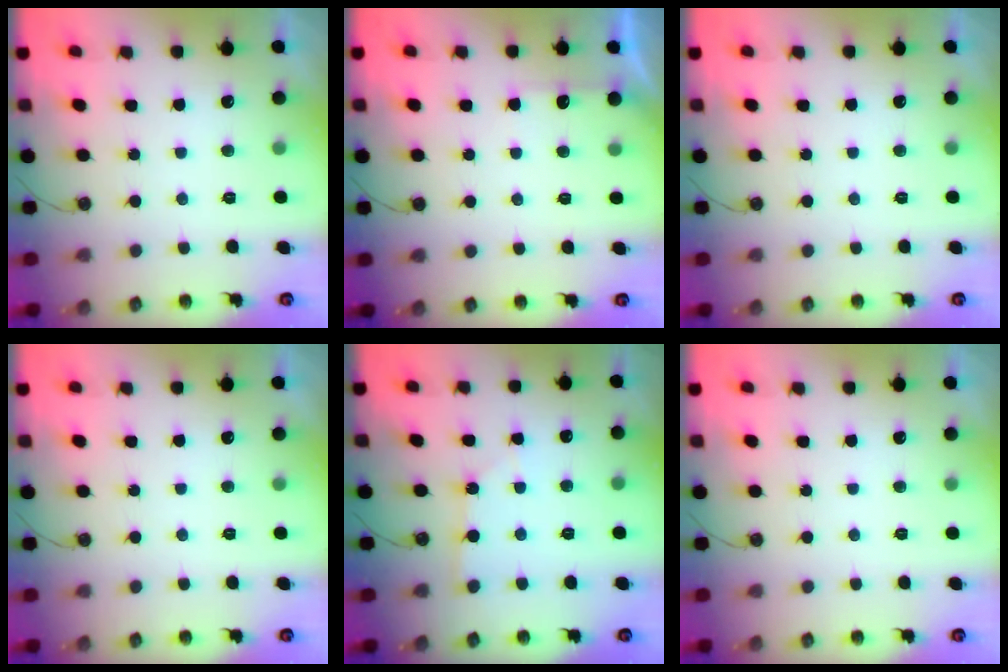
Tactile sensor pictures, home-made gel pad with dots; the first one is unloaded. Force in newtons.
{"total": 4.3, "press": 4.3, "slide": 0.6}
{"total": 0.0}
{"total": 0.0}
{"total": 2.2, "press": 2.2, "slide": 0.4}
{"total": 0.0}